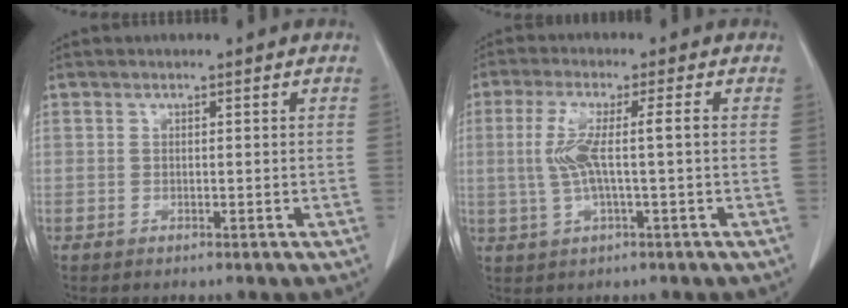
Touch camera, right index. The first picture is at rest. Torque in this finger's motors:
{"motor_torque": [0.66, -0.11, 0.31, 0.11]}